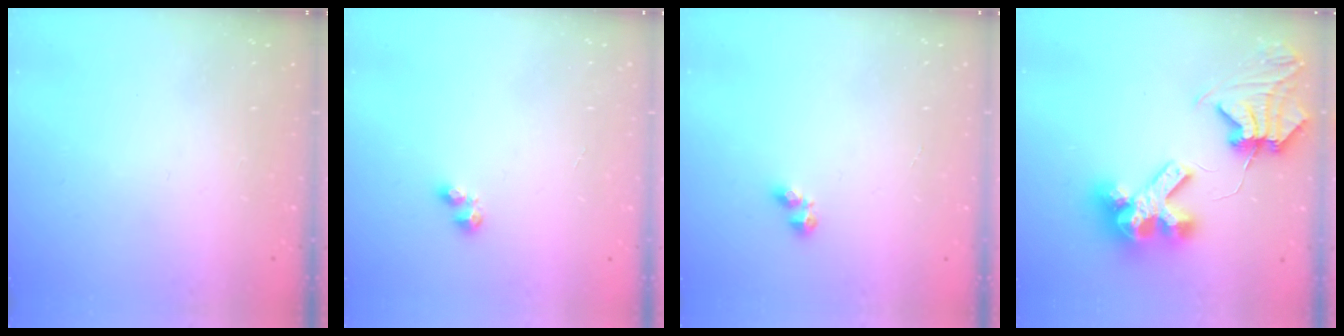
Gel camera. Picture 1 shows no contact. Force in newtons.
{"total": 3.2, "press": 3.2, "slide": 0.4}
{"total": 2.6, "press": 2.5, "slide": 0.5}
{"total": 12.4, "press": 12.3, "slide": 1.6}